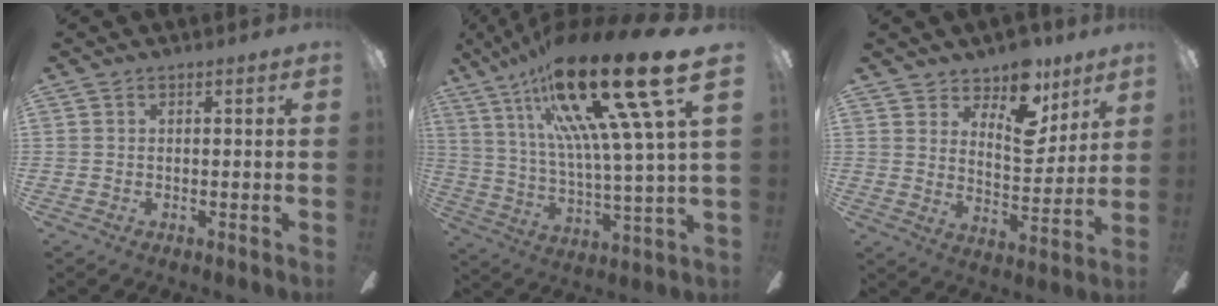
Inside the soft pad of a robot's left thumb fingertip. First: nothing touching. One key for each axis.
{"total": 29.4, "fx": 16.4, "fy": 5.3, "fz": 23.9, "tx": -0.440, "ty": -0.102, "tz": 0.249}
{"total": 12.2, "fx": 8.9, "fy": 6.3, "fz": 5.5, "tx": -0.076, "ty": -0.062, "tz": 0.161}